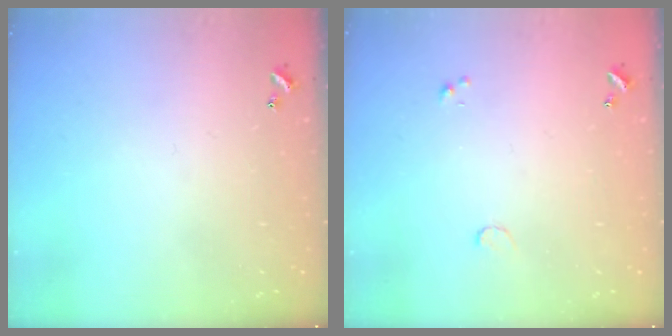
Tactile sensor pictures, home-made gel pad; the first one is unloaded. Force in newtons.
{"total": 0.9, "press": 0.8, "slide": 0.2}